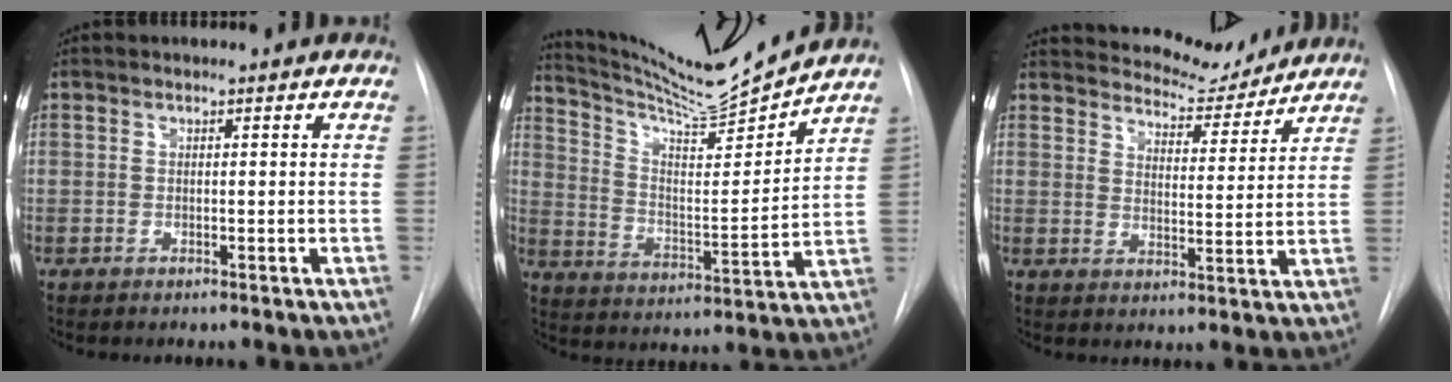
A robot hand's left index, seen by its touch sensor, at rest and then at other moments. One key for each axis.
{"total": 14.0, "fx": 13.5, "fy": -1.5, "fz": 3.5, "tx": -0.072, "ty": -0.038, "tz": 0.226}
{"total": 9.1, "fx": 8.8, "fy": 2.2, "fz": 1.2, "tx": -0.015, "ty": -0.014, "tz": 0.122}